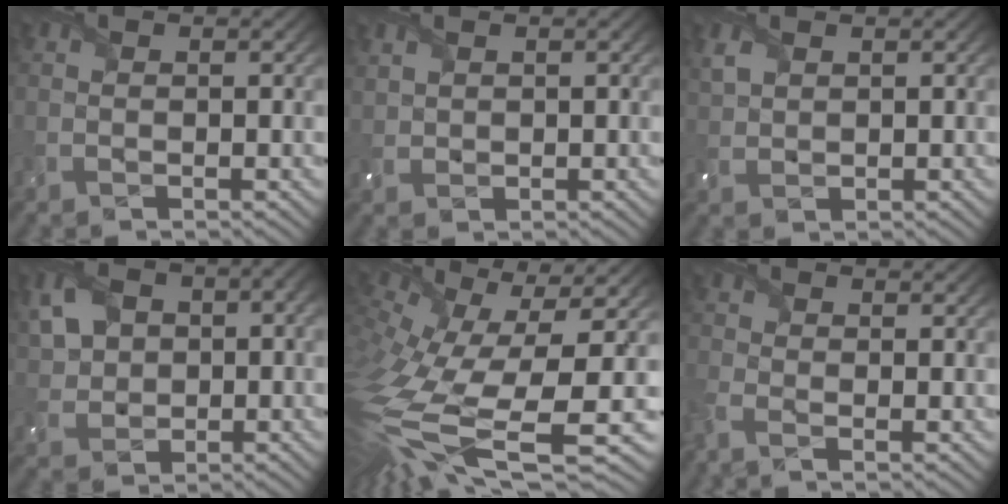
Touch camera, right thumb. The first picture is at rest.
{"total": 1.8, "force": [1.2, 1.1, 0.7], "torque": [-0.025, 0.001, 0.032]}
{"total": 2.3, "force": [1.4, 1.4, 1.2], "torque": [-0.040, -0.001, 0.034]}
{"total": 8.2, "force": [1.8, 5.9, 5.4], "torque": [-0.138, 0.003, 0.033]}
{"total": 16.5, "force": [-3.7, 7.4, 14.3], "torque": [-0.343, -0.051, -0.040]}
{"total": 2.8, "force": [-2.1, 1.1, 1.6], "torque": [-0.047, -0.010, -0.053]}